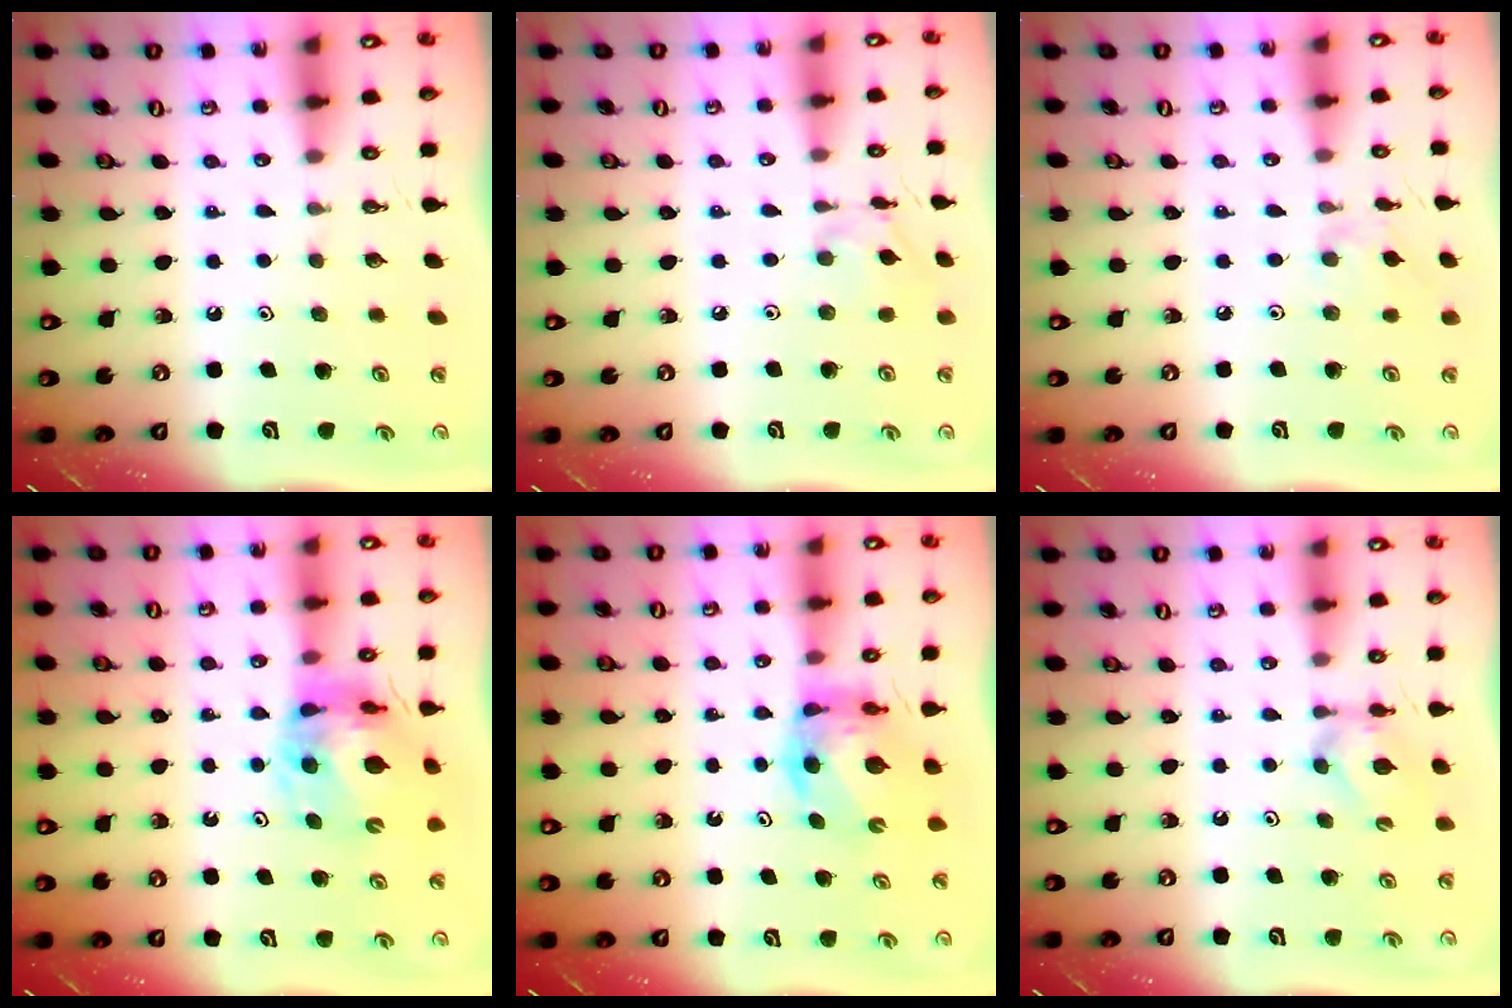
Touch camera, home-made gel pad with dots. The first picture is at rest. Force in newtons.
{"total": 7.4, "press": 7.4, "slide": 0.4}
{"total": 3.1, "press": 3.0, "slide": 0.6}
{"total": 12.8, "press": 12.8, "slide": 1.2}
{"total": 6.4, "press": 6.4, "slide": 0.6}
{"total": 5.9, "press": 5.8, "slide": 0.8}